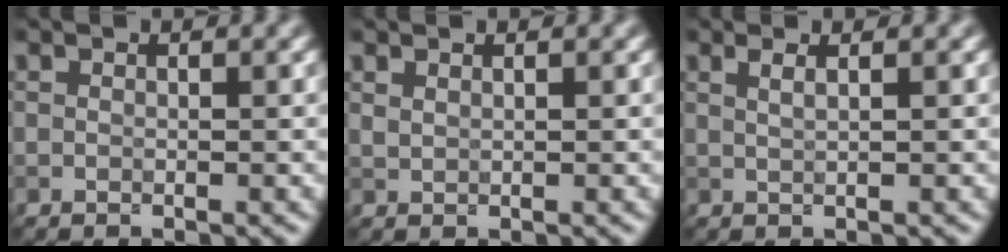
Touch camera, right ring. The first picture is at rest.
{"total": 0.6, "force": [0.5, 0.2, 0.2], "torque": [-0.009, -0.001, 0.014]}
{"total": 1.8, "force": [1.0, 0.8, 1.3], "torque": [-0.006, 0.001, -0.001]}